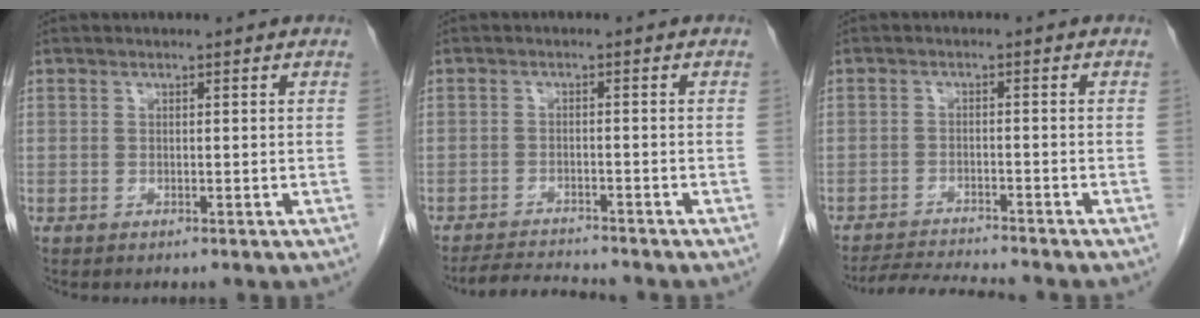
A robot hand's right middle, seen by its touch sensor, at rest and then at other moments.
{"total": 4.3, "force": [-4.2, -0.5, 0.4], "torque": [-0.007, -0.016, -0.073]}
{"total": 5.8, "force": [-5.6, -0.9, 1.1], "torque": [-0.017, -0.016, -0.096]}